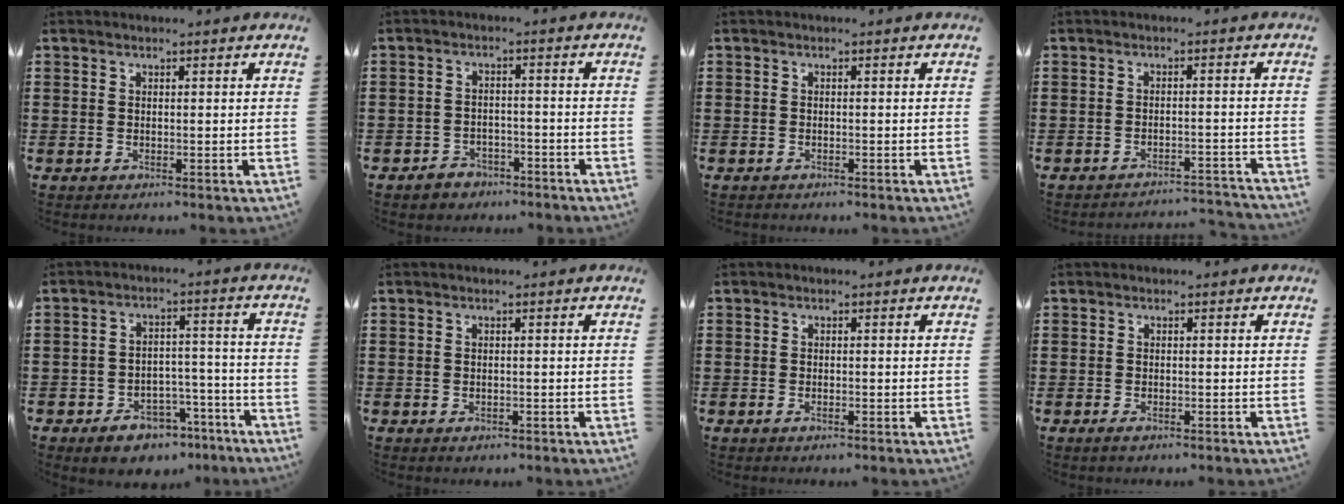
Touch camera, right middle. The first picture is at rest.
{"total": 2.8, "force": [-2.6, 1.0, -0.1], "torque": [-0.008, 0.001, -0.056]}
{"total": 0.8, "force": [-0.7, 0.4, -0.1], "torque": [0.000, 0.001, -0.016]}
{"total": 2.8, "force": [-2.7, -0.2, 0.3], "torque": [-0.009, -0.001, -0.057]}
{"total": 6.2, "force": [-5.4, 2.7, 1.7], "torque": [-0.025, 0.027, -0.101]}
{"total": 0.6, "force": [-0.5, 0.3, 0.0], "torque": [-0.003, 0.000, -0.011]}
{"total": 0.8, "force": [-0.6, 0.4, 0.2], "torque": [-0.006, -0.001, -0.012]}
{"total": 0.9, "force": [-0.6, 0.5, 0.4], "torque": [-0.009, -0.001, -0.012]}